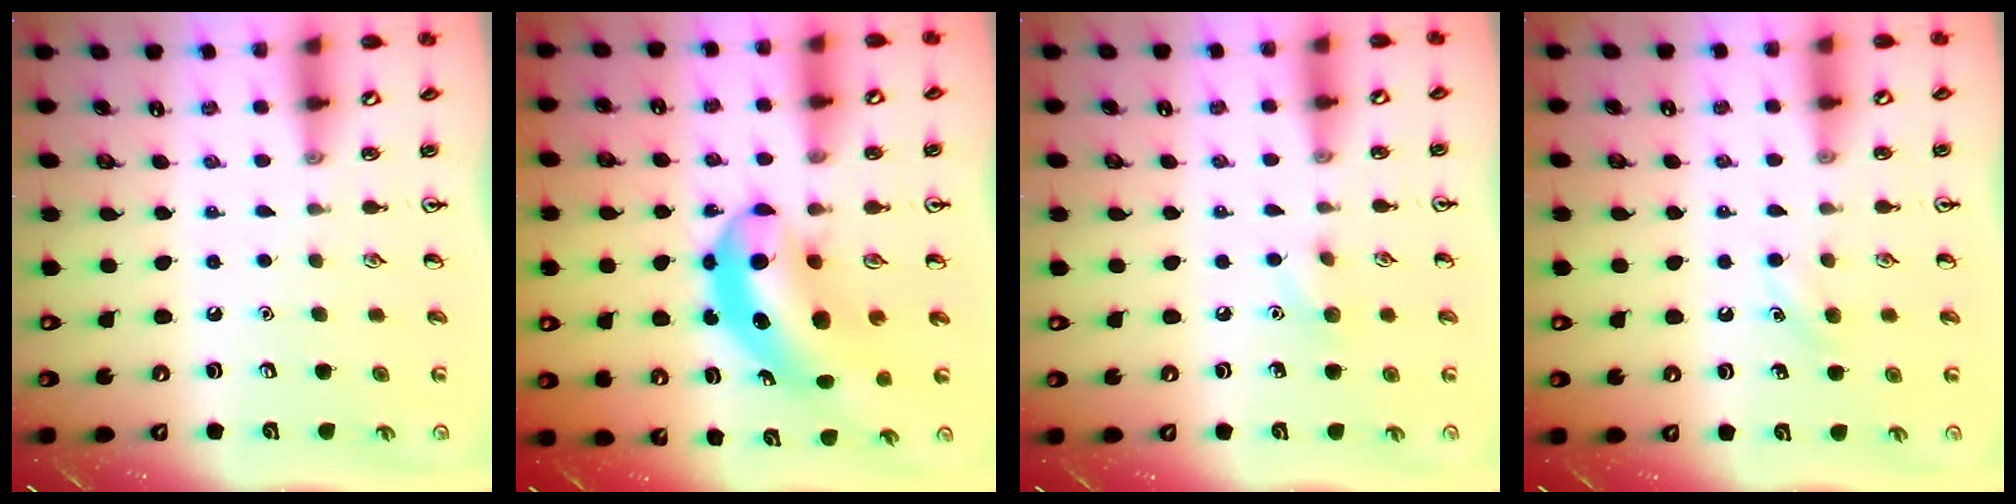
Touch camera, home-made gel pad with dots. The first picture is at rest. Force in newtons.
{"total": 9.9, "press": 9.4, "slide": 3.1}
{"total": 5.9, "press": 5.6, "slide": 1.8}
{"total": 4.3, "press": 4.1, "slide": 1.4}